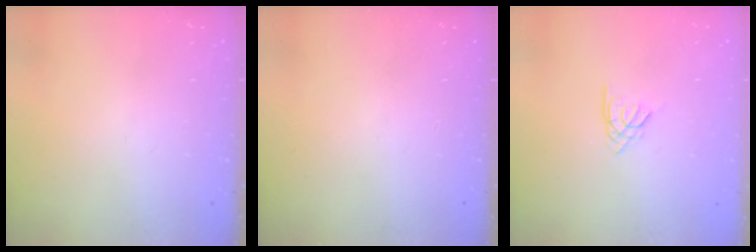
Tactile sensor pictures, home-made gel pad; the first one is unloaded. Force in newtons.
{"total": 0.0}
{"total": 2.3, "press": 2.3, "slide": 0.5}